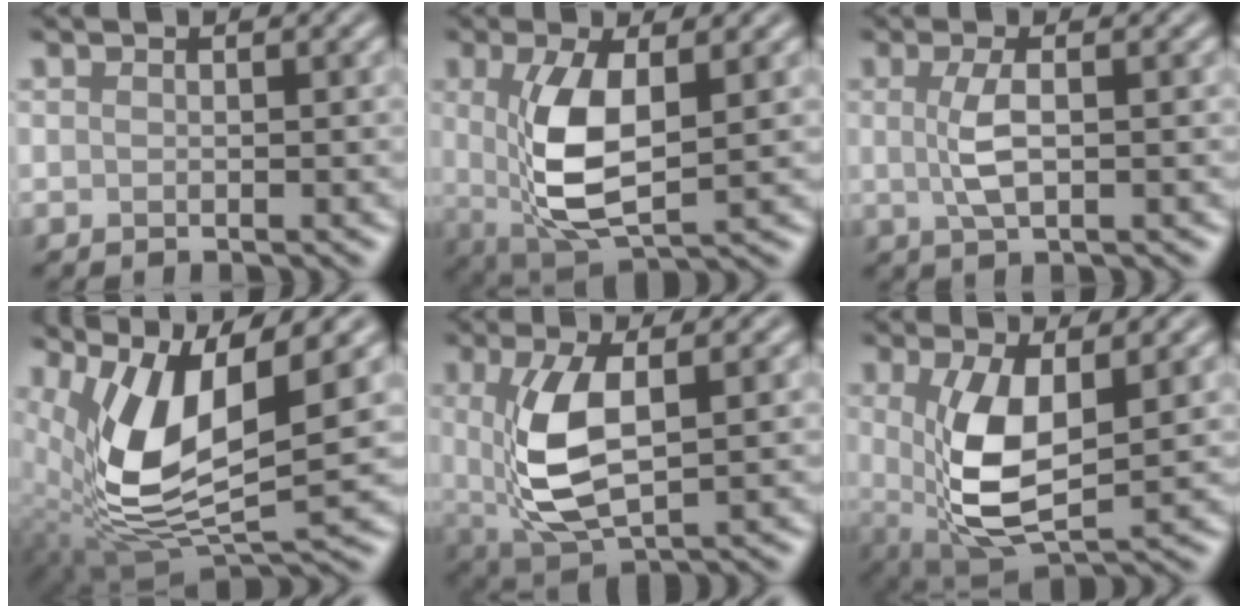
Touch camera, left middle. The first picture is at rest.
{"total": 6.7, "force": [0.3, 2.6, 6.2], "torque": [-0.139, -0.013, 0.013]}
{"total": 2.4, "force": [0.0, 0.7, 2.3], "torque": [-0.055, 0.000, 0.004]}
{"total": 9.9, "force": [2.8, 3.7, 8.7], "torque": [-0.188, -0.009, 0.060]}
{"total": 6.5, "force": [0.4, 2.7, 5.9], "torque": [-0.135, -0.012, 0.017]}
{"total": 6.9, "force": [0.4, 2.8, 6.3], "torque": [-0.138, -0.014, 0.014]}